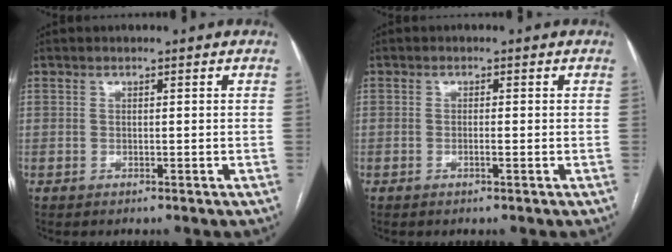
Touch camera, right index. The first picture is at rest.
{"total": 1.0, "force": [-0.4, 0.1, 0.9], "torque": [-0.018, 0.000, -0.006]}